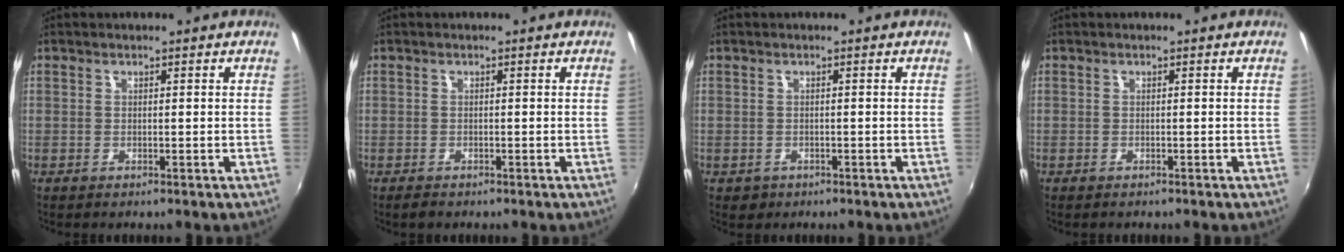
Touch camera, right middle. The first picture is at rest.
{"total": 1.5, "force": [-1.1, 0.8, 0.3], "torque": [-0.009, -0.004, -0.020]}
{"total": 1.9, "force": [-0.8, 1.6, 0.6], "torque": [-0.014, -0.005, -0.010]}
{"total": 0.7, "force": [-0.6, 0.3, 0.1], "torque": [-0.004, -0.003, -0.011]}